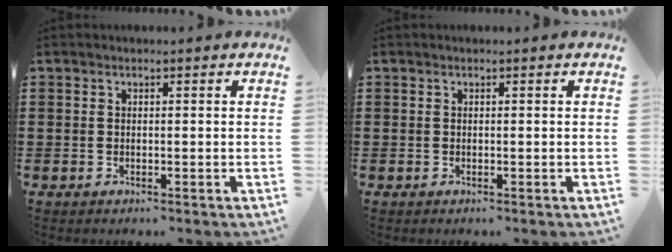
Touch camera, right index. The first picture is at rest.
{"total": 0.0}